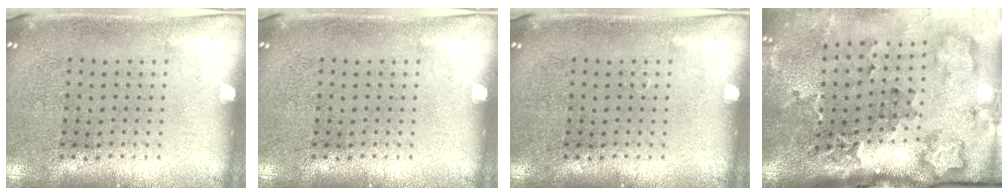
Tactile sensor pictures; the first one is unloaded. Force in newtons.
{"total": 0.0}
{"total": 0.0}
{"total": 3.0, "press": 2.2, "slide": 2.0}